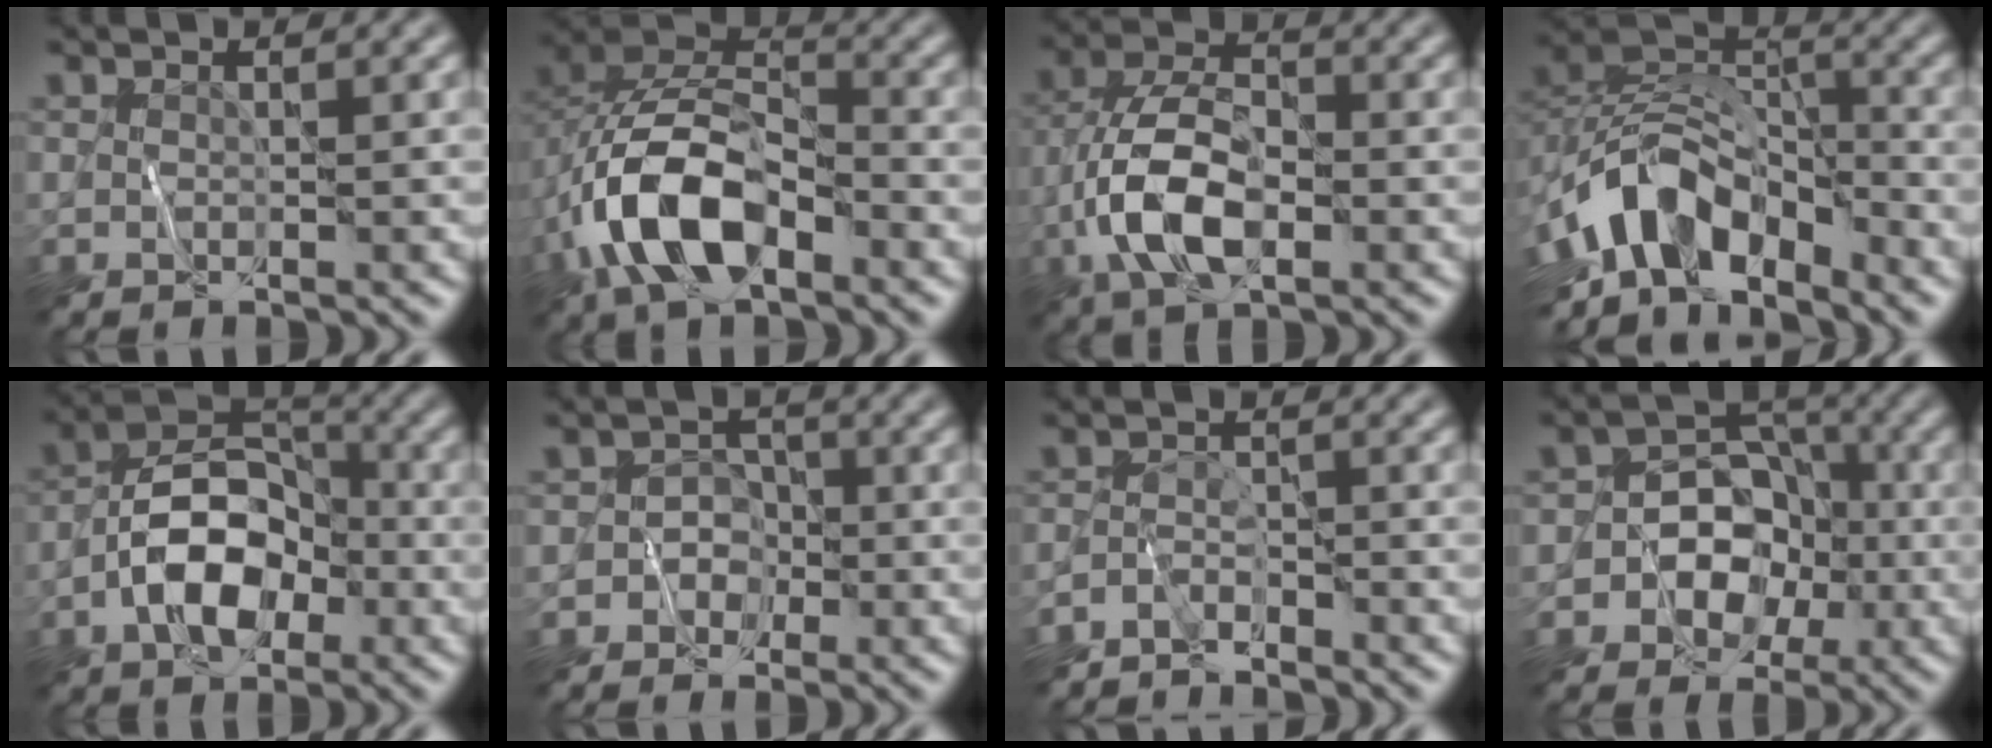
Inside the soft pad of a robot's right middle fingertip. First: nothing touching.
{"total": 9.6, "force": [-3.6, 5.3, 7.2], "torque": [-0.145, 0.009, -0.076]}
{"total": 7.6, "force": [-2.4, 3.8, 6.2], "torque": [-0.132, 0.005, -0.056]}
{"total": 9.4, "force": [-5.2, 5.0, 6.0], "torque": [-0.092, 0.008, -0.102]}
{"total": 7.5, "force": [-2.4, 4.5, 5.5], "torque": [-0.091, 0.012, -0.050]}
{"total": 2.2, "force": [-0.7, 2.0, 0.4], "torque": [0.030, 0.013, -0.028]}
{"total": 2.3, "force": [-2.1, 0.7, 0.5], "torque": [-0.011, 0.004, -0.048]}
{"total": 5.9, "force": [-1.5, 5.0, 2.6], "torque": [-0.010, 0.018, -0.051]}